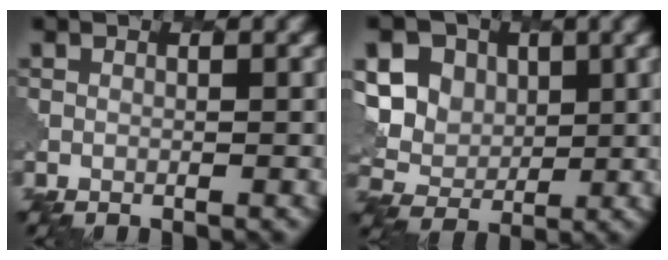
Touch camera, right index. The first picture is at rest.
{"total": 11.3, "force": [4.4, 9.0, 5.2], "torque": [-0.109, 0.028, 0.066]}